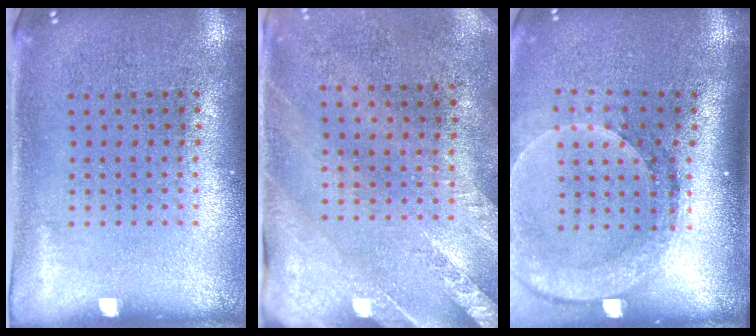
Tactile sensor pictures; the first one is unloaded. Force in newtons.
{"total": 2.6, "press": 2.1, "slide": 1.6}
{"total": 2.6, "press": 2.0, "slide": 1.6}